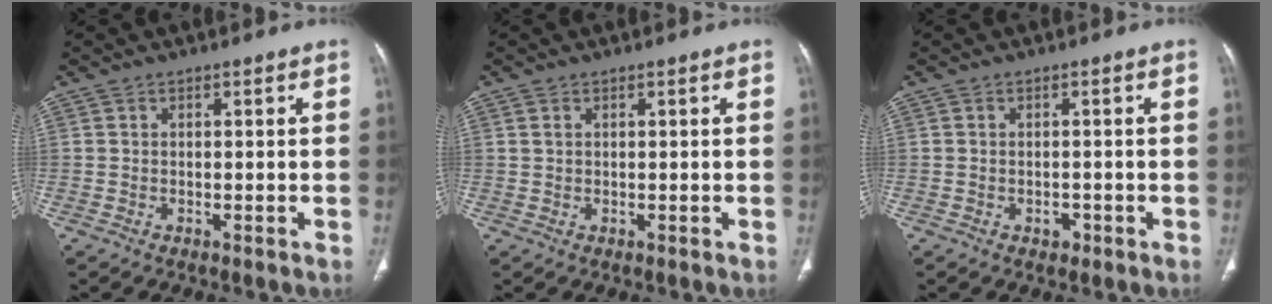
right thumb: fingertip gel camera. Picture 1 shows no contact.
{"total": 0.9, "force": [0.4, 0.6, 0.5], "torque": [-0.012, 0.002, 0.011]}
{"total": 1.4, "force": [-0.7, 1.0, 0.7], "torque": [-0.004, 0.002, -0.007]}